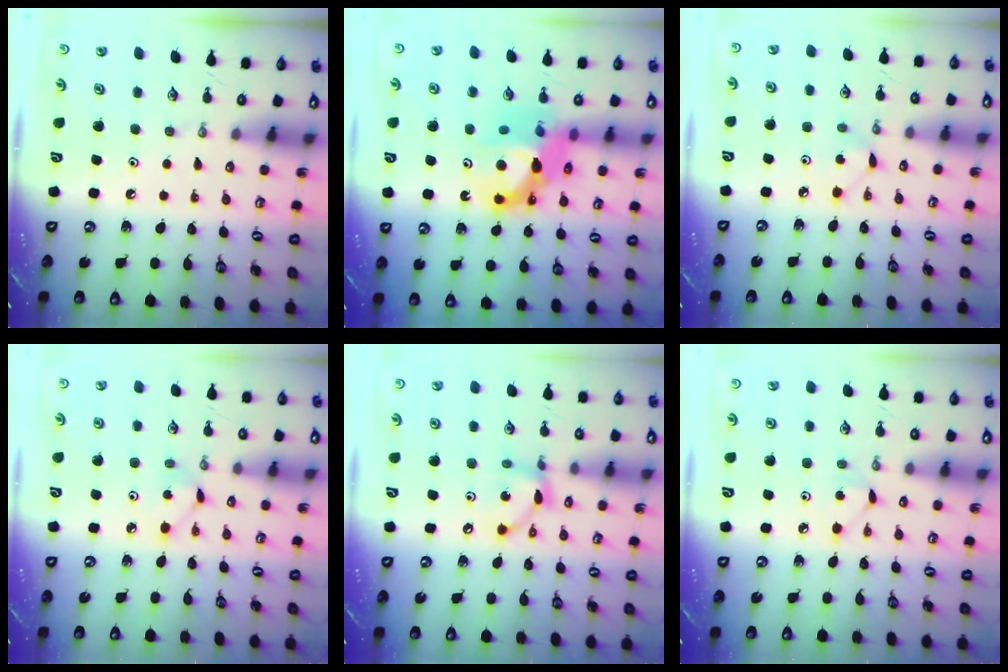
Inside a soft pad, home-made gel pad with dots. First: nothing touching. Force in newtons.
{"total": 14.2, "press": 14.1, "slide": 1.6}
{"total": 3.5, "press": 3.5, "slide": 0.4}
{"total": 3.8, "press": 3.8, "slide": 0.2}
{"total": 8.5, "press": 8.5, "slide": 0.4}
{"total": 3.2, "press": 3.2, "slide": 0.5}